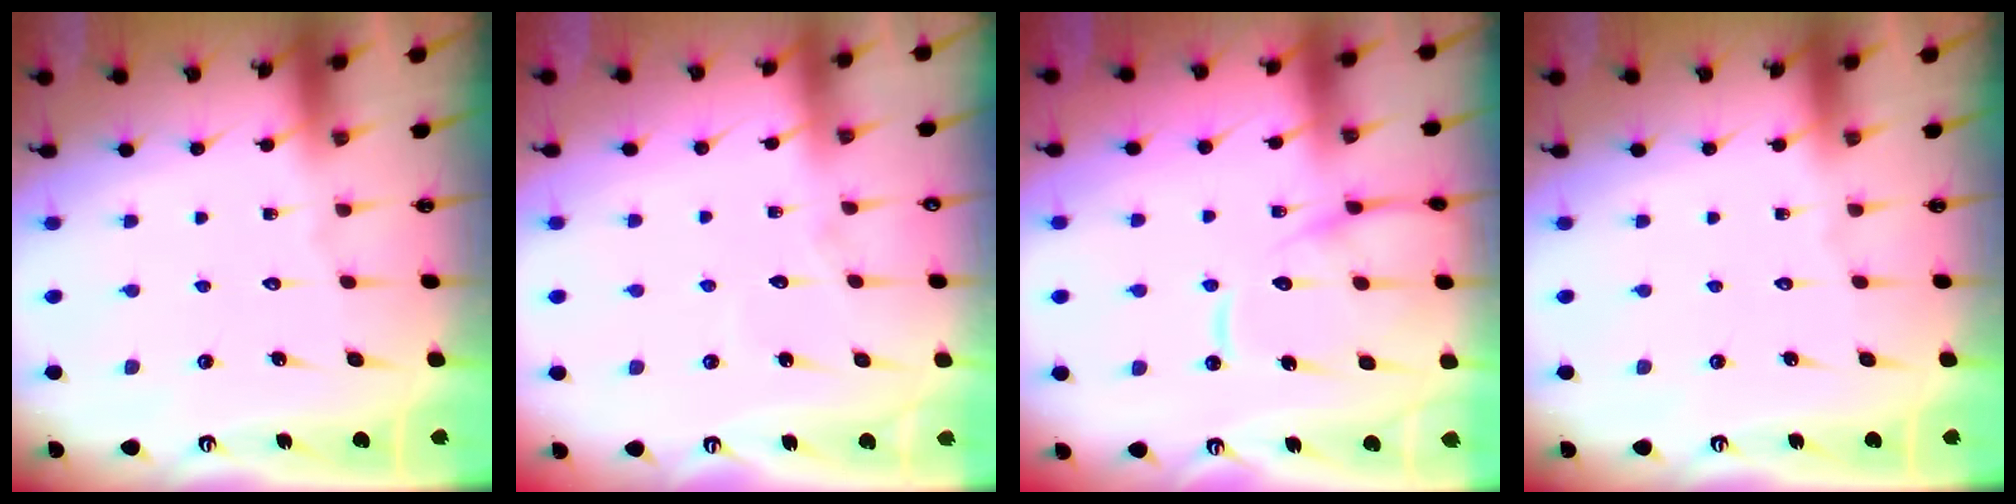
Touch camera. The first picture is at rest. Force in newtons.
{"total": 5.8, "press": 5.8, "slide": 0.4}
{"total": 13.5, "press": 13.4, "slide": 1.5}
{"total": 0.0}